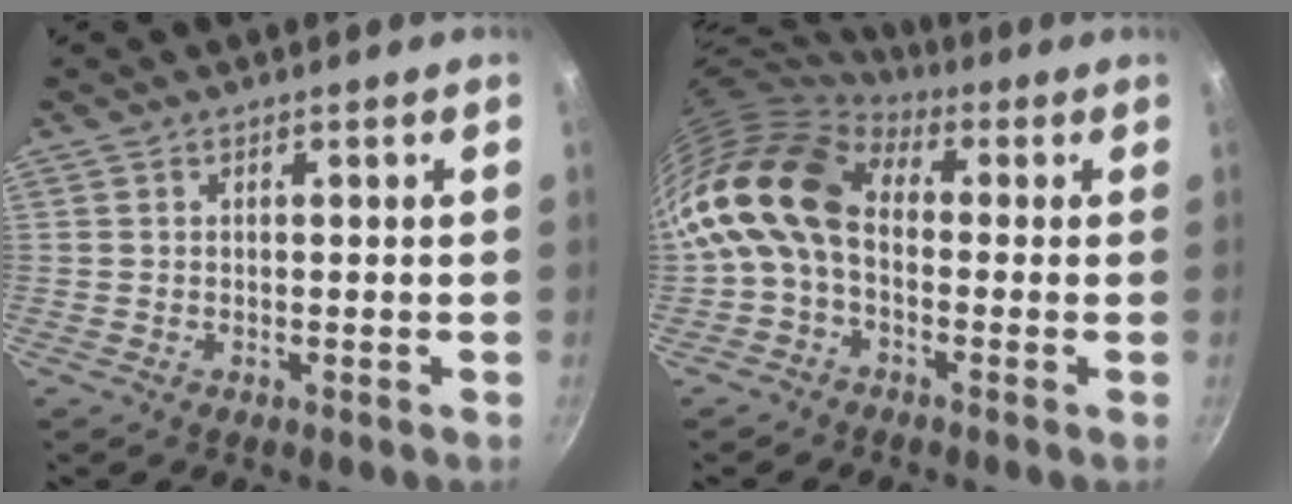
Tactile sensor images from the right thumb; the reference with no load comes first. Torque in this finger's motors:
{"motor_torque": [1.29, 3.72, 1.45, -1.32, 0.74]}